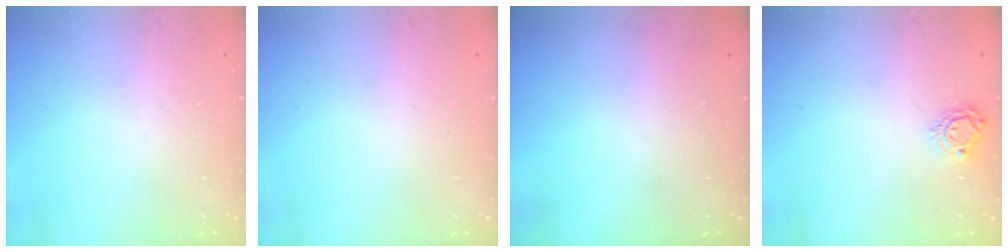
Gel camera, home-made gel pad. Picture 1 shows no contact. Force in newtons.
{"total": 0.0}
{"total": 0.0}
{"total": 5.4, "press": 5.4, "slide": 0.4}